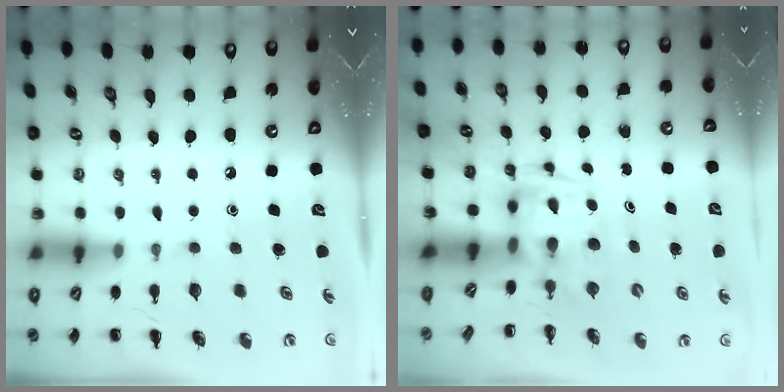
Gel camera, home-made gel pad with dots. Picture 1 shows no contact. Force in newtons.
{"total": 2.7, "press": 2.7, "slide": 0.5}